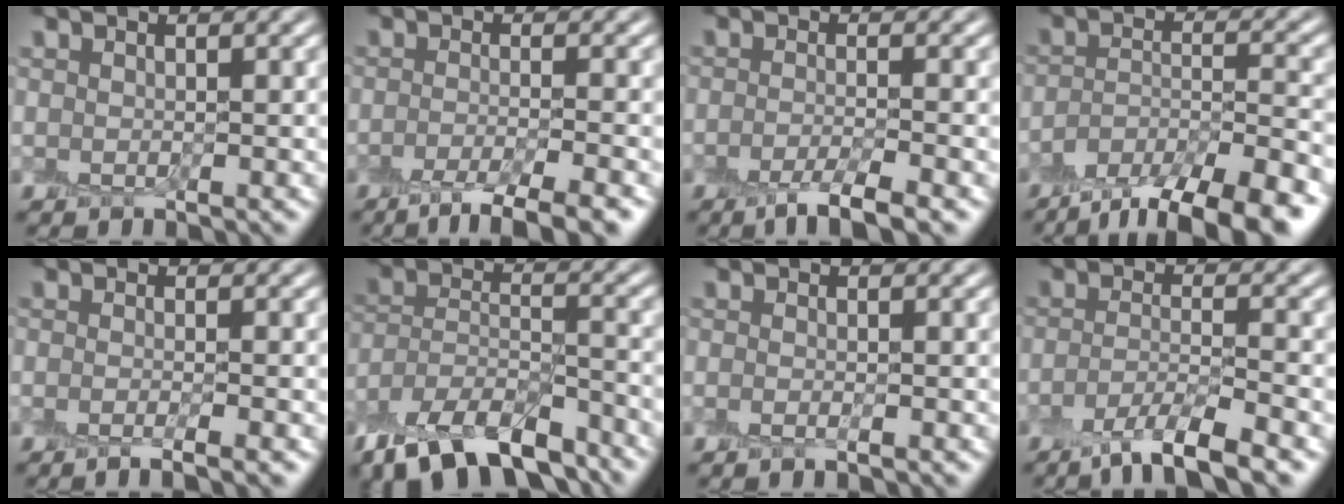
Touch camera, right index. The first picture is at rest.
{"total": 4.6, "force": [-3.0, 1.0, 3.4], "torque": [-0.045, -0.006, -0.057]}
{"total": 3.6, "force": [-2.2, 0.8, 2.7], "torque": [-0.044, -0.006, -0.047]}
{"total": 9.6, "force": [-7.2, 2.8, 5.7], "torque": [-0.087, -0.009, -0.117]}
{"total": 2.7, "force": [-1.5, 0.8, 2.1], "torque": [-0.017, -0.005, -0.032]}
{"total": 10.8, "force": [-8.4, 4.3, 5.3], "torque": [-0.104, -0.003, -0.151]}
{"total": 1.2, "force": [-0.7, 0.5, 0.8], "torque": [-0.008, -0.005, -0.016]}
{"total": 5.6, "force": [-3.7, 1.3, 4.1], "torque": [-0.067, -0.006, -0.074]}